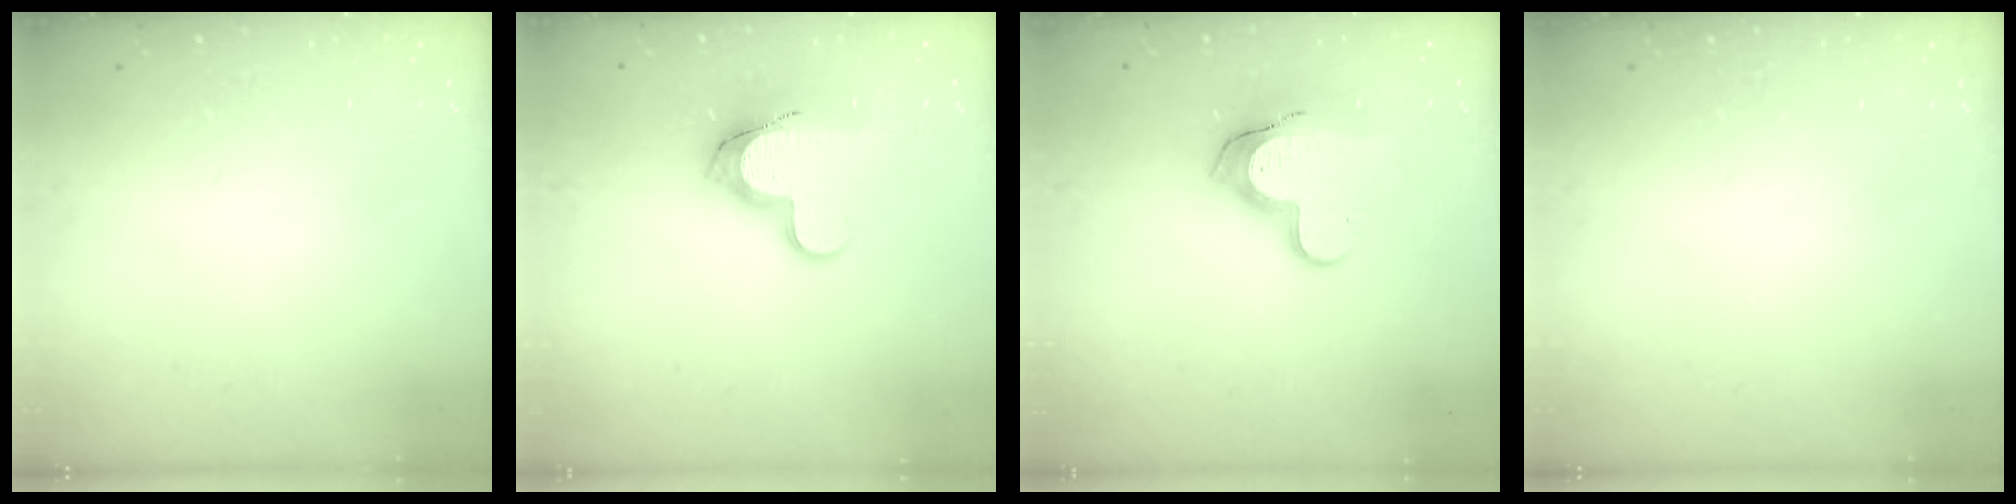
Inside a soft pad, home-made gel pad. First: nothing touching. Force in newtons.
{"total": 12.4, "press": 12.4, "slide": 0.6}
{"total": 13.3, "press": 13.3, "slide": 1.1}
{"total": 0.0}